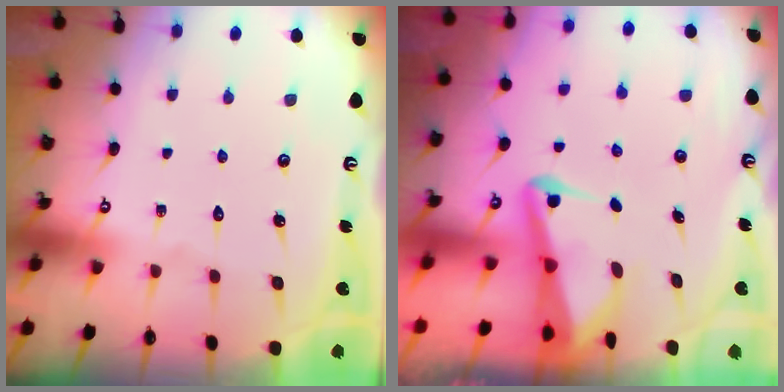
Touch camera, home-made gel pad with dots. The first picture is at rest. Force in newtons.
{"total": 3.5, "press": 3.5, "slide": 0.8}